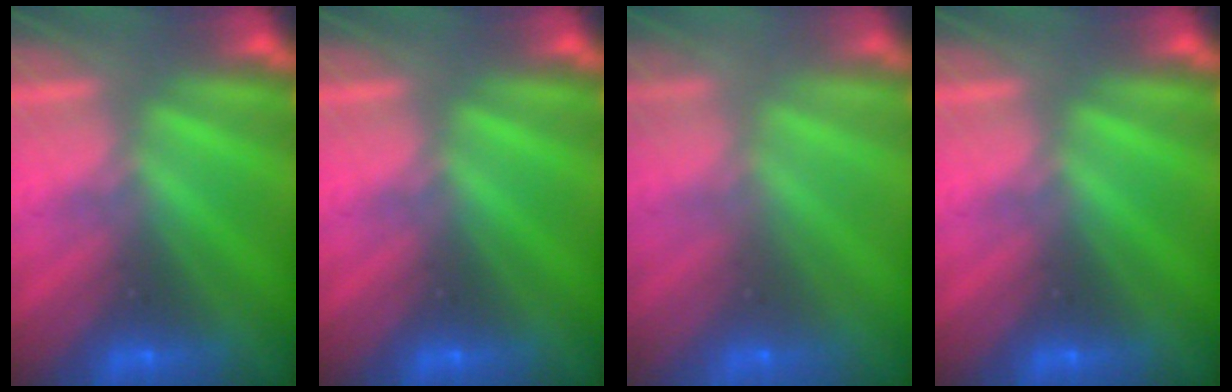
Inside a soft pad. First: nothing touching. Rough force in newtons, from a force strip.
{"total": 0.0}
{"total": 9.4}
{"total": 0.0}